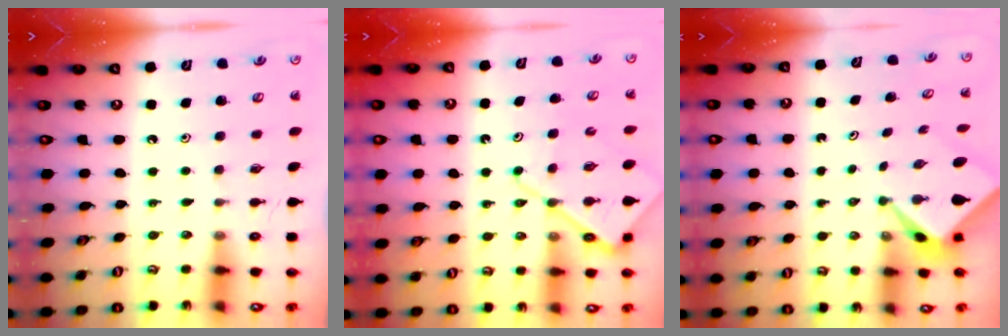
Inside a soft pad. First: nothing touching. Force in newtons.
{"total": 11.7, "press": 11.6, "slide": 1.1}
{"total": 2.4, "press": 2.4, "slide": 0.2}